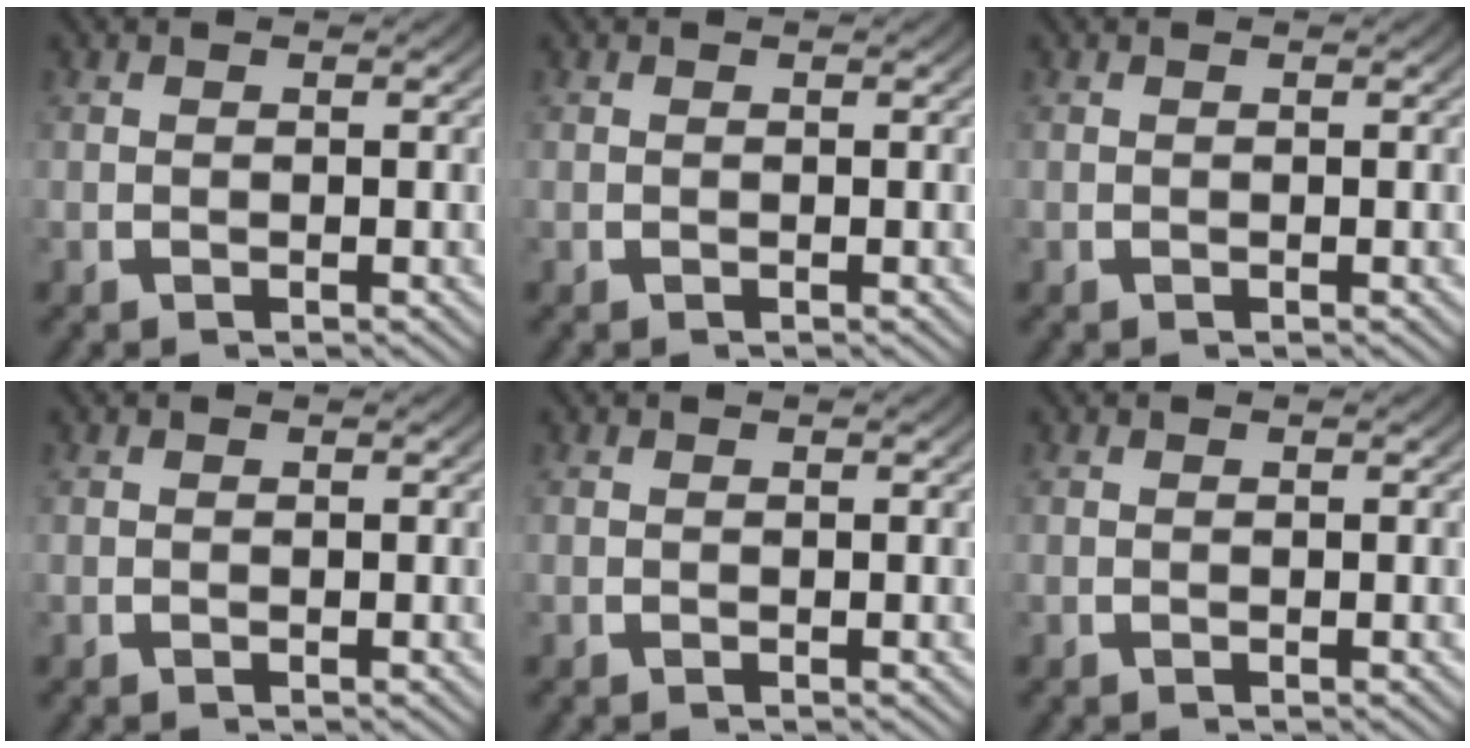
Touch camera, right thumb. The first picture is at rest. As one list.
[{"total": 0.0}, {"total": 0.0}, {"total": 0.0}, {"total": 0.0}, {"total": 0.0}]